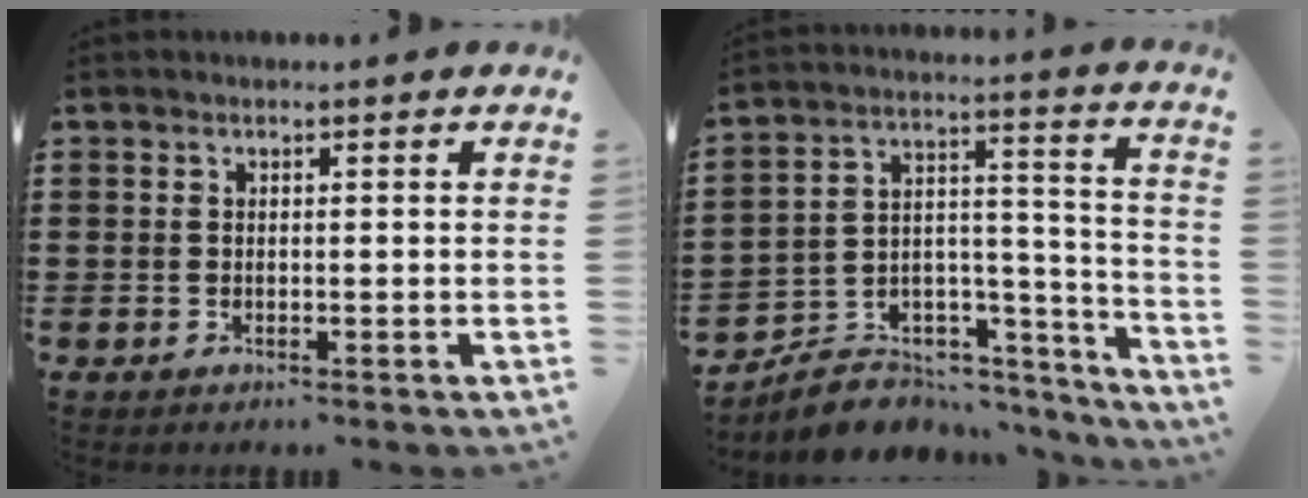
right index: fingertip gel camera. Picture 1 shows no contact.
{"total": 6.5, "force": [-5.6, 3.2, 0.8], "torque": [-0.014, 0.005, -0.102]}